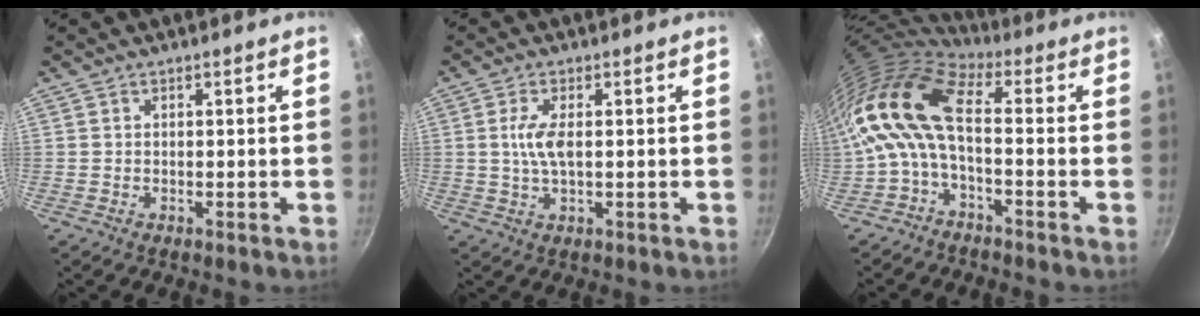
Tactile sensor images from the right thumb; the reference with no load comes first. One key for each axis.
{"total": 4.7, "fx": 0.4, "fy": 1.7, "fz": 4.3, "tx": -0.094, "ty": 0.000, "tz": 0.007}
{"total": 13.0, "fx": -0.6, "fy": 5.6, "fz": 11.7, "tx": -0.248, "ty": 0.021, "tz": -0.027}